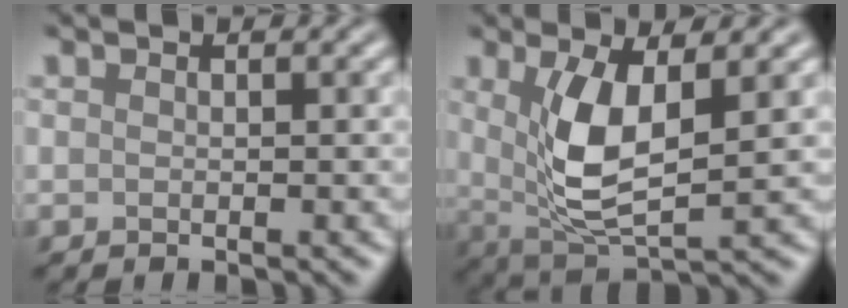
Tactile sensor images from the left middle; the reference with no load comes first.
{"total": 5.6, "force": [0.8, 1.9, 5.2], "torque": [-0.113, -0.016, 0.028]}